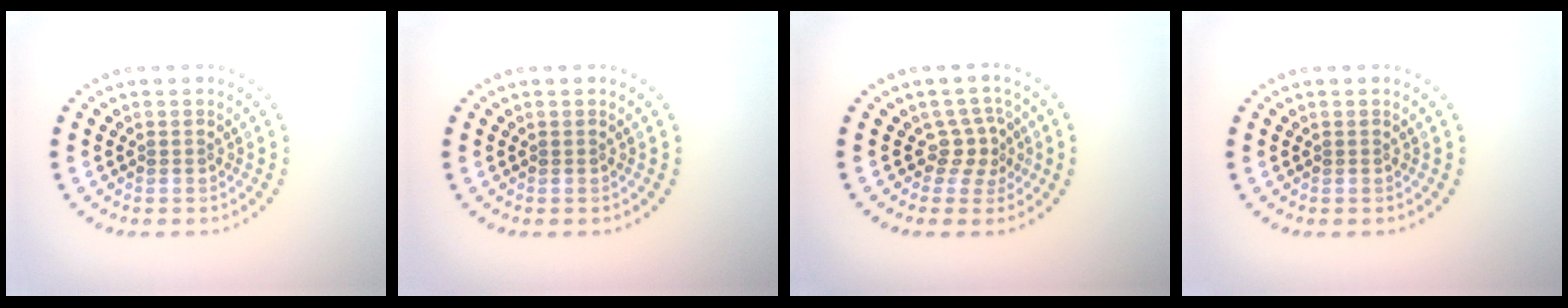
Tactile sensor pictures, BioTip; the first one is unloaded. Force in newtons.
{"total": 0.0}
{"total": 2.2, "press": 1.4, "slide": 1.7}
{"total": 0.0}